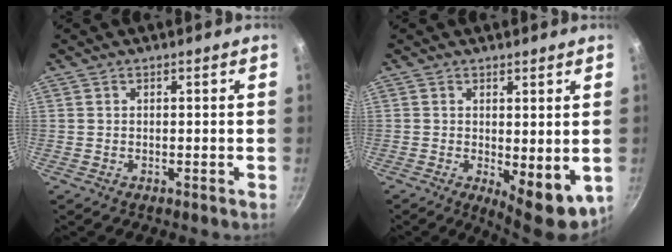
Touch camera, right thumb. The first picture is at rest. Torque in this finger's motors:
{"motor_torque": [-0.29, 0.75, -0.07, 0.10, 0.04]}